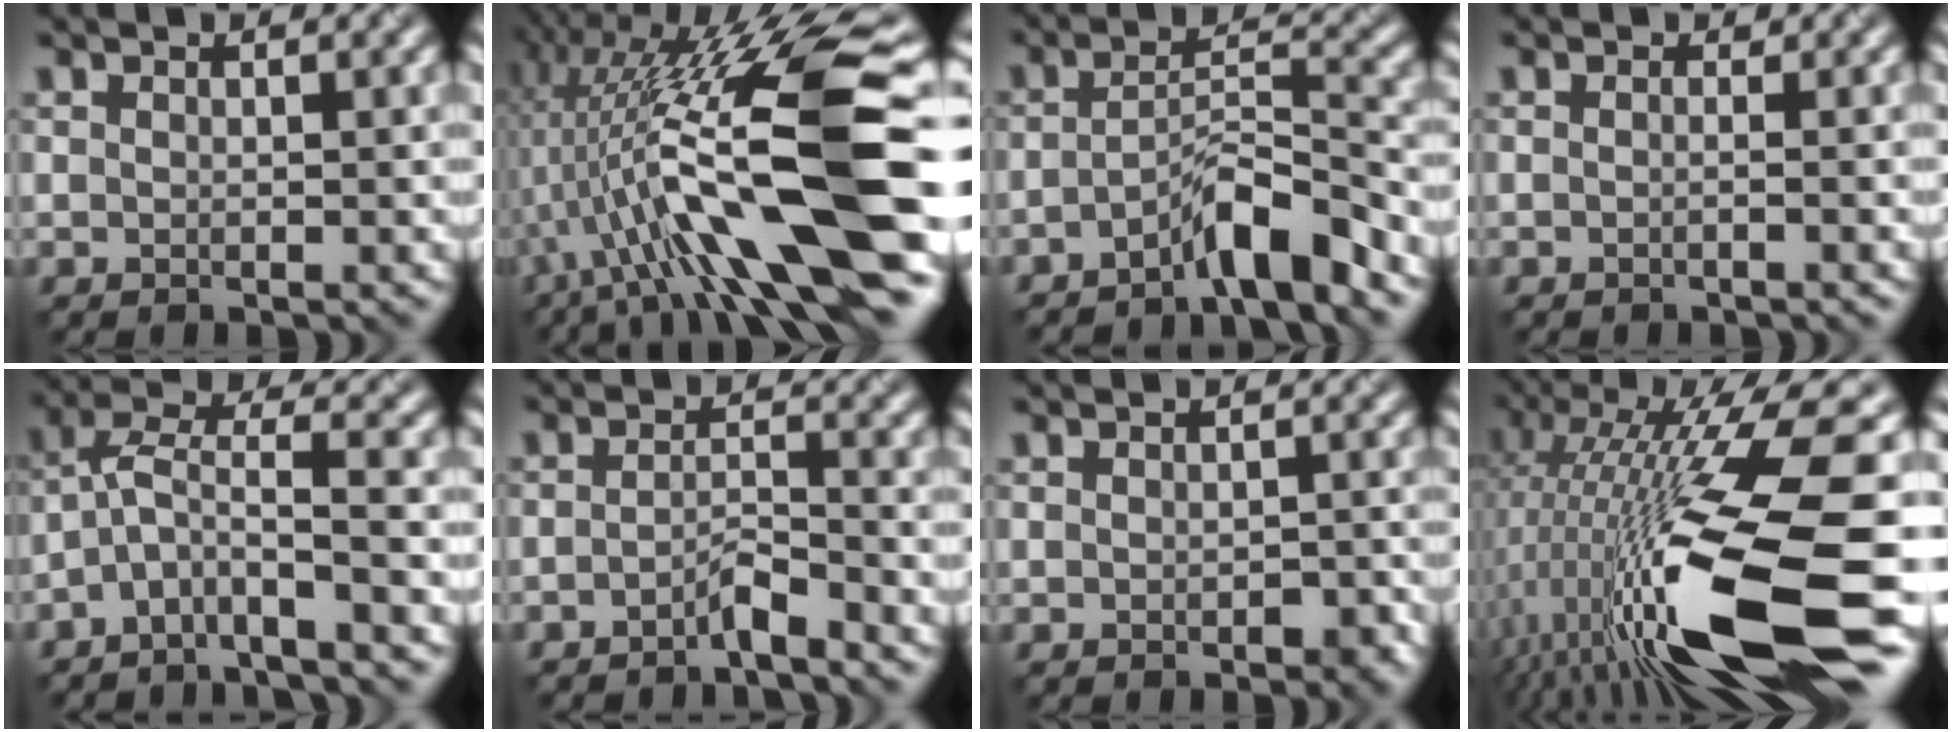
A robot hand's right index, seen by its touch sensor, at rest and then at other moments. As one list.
[{"total": 15.2, "force": [-2.1, 3.1, 14.8], "torque": [-0.258, 0.014, -0.033]}, {"total": 4.5, "force": [-3.6, 0.5, 2.6], "torque": [-0.042, 0.016, -0.072]}, {"total": 0.8, "force": [-0.7, 0.1, 0.4], "torque": [-0.008, -0.010, -0.020]}, {"total": 4.1, "force": [-2.8, 0.5, 2.9], "torque": [-0.063, 0.007, -0.066]}, {"total": 2.3, "force": [-2.1, 0.1, 0.8], "torque": [-0.013, 0.004, -0.042]}, {"total": 1.8, "force": [-1.0, 1.0, 1.0], "torque": [-0.017, -0.011, -0.011]}, {"total": 17.1, "force": [-2.1, 4.3, 16.4], "torque": [-0.305, -0.001, -0.029]}]